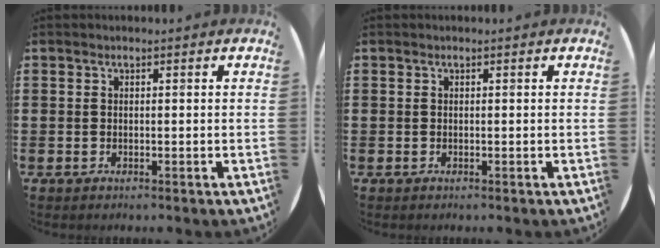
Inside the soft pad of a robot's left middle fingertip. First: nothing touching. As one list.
[{"total": 0.0}]